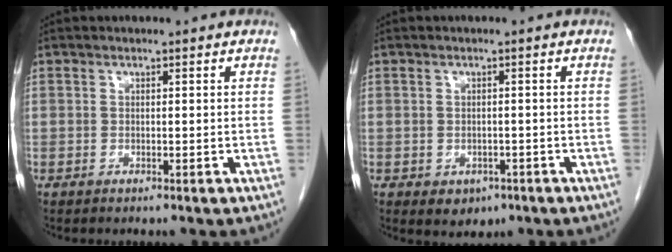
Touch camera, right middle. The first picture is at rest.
{"total": 2.9, "force": [-1.3, 2.2, 1.4], "torque": [-0.014, 0.001, -0.005]}